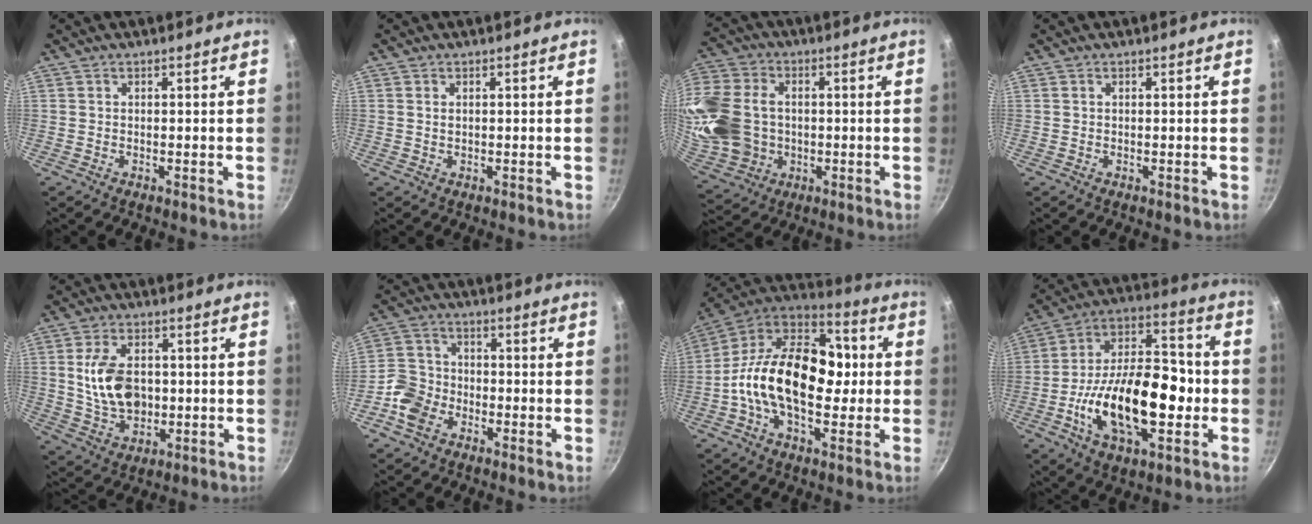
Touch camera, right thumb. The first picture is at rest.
{"total": 0.9, "force": [0.2, 0.6, 0.6], "torque": [-0.009, 0.002, 0.004]}
{"total": 22.3, "force": [0.0, 17.8, 13.5], "torque": [-0.304, 0.020, 0.011]}
{"total": 0.0}
{"total": 11.8, "force": [0.7, 7.9, 8.8], "torque": [-0.140, -0.002, 0.019]}
{"total": 7.4, "force": [-3.7, 5.5, 3.3], "torque": [-0.045, 0.027, -0.083]}
{"total": 24.2, "force": [-0.9, 15.0, 18.9], "torque": [-0.286, 0.044, -0.036]}
{"total": 24.3, "force": [-5.1, 13.0, 19.9], "torque": [-0.307, 0.043, -0.086]}